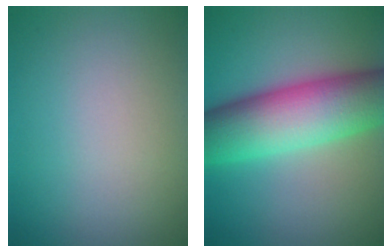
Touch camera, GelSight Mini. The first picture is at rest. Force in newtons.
{"total": 11.0, "press": 11.0, "slide": 0.1}